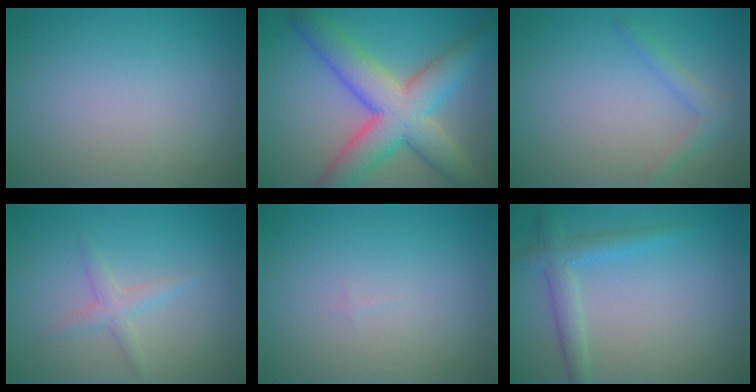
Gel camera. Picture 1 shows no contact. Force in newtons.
{"total": 9.1, "press": 9.1, "slide": 0.3}
{"total": 1.6, "press": 1.6, "slide": 0.1}
{"total": 1.6, "press": 1.6, "slide": 0.0}
{"total": 0.0}
{"total": 2.6, "press": 2.6, "slide": 0.1}